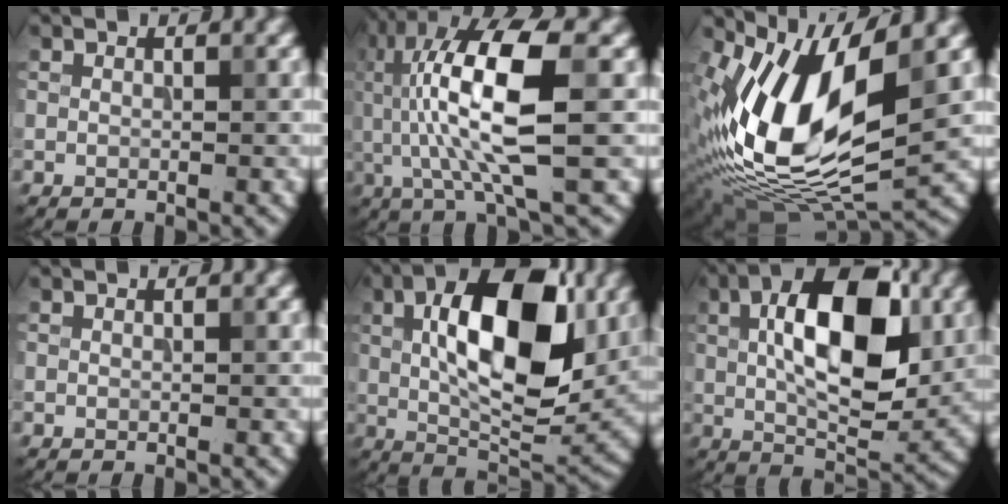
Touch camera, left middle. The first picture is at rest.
{"total": 10.7, "force": [0.9, 2.8, 10.3], "torque": [-0.199, 0.005, 0.021]}
{"total": 13.4, "force": [1.0, 6.7, 11.6], "torque": [-0.223, -0.013, 0.014]}
{"total": 0.0}
{"total": 13.0, "force": [2.6, 5.6, 11.4], "torque": [-0.170, 0.012, 0.036]}
{"total": 11.9, "force": [2.3, 5.4, 10.3], "torque": [-0.150, 0.014, 0.030]}